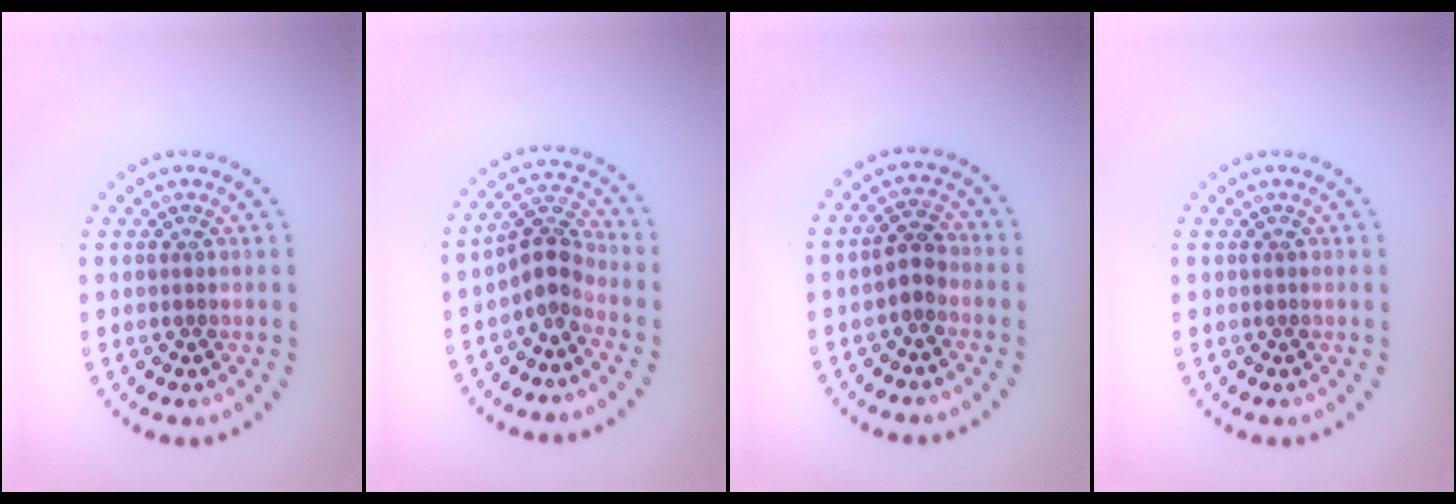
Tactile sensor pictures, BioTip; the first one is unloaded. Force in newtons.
{"total": 3.0, "press": 2.3, "slide": 1.8}
{"total": 2.2, "press": 2.1, "slide": 0.6}
{"total": 0.0}